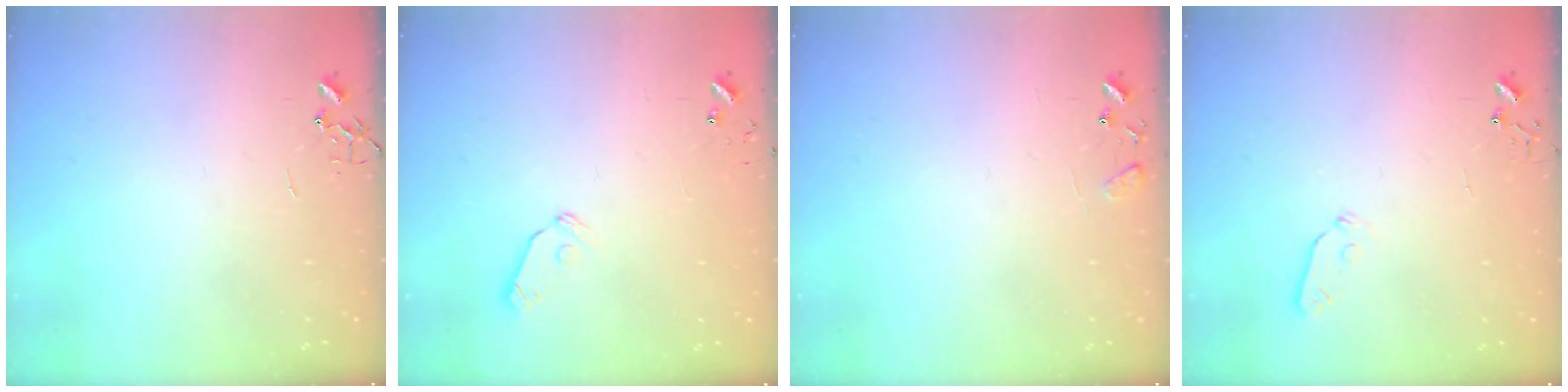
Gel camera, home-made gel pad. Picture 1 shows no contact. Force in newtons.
{"total": 6.0, "press": 6.0, "slide": 0.7}
{"total": 7.7, "press": 7.7, "slide": 0.6}
{"total": 3.9, "press": 3.8, "slide": 0.8}